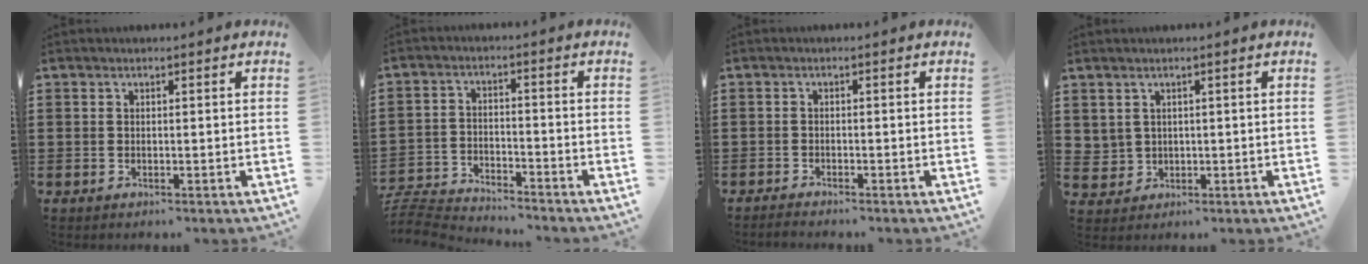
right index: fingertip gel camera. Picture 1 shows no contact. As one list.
[{"total": 5.1, "force": [-5.1, 0.7, 0.5], "torque": [-0.029, 0.001, -0.109]}, {"total": 1.0, "force": [-1.0, 0.1, -0.1], "torque": [-0.002, 0.003, -0.022]}, {"total": 2.0, "force": [1.0, 1.8, 0.3], "torque": [-0.017, 0.007, 0.018]}]